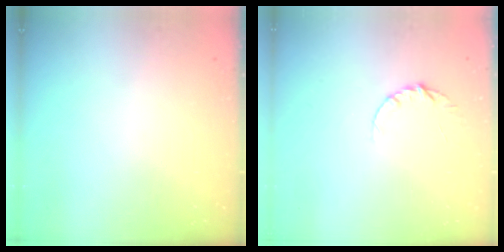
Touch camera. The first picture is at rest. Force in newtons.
{"total": 4.6, "press": 4.5, "slide": 0.5}